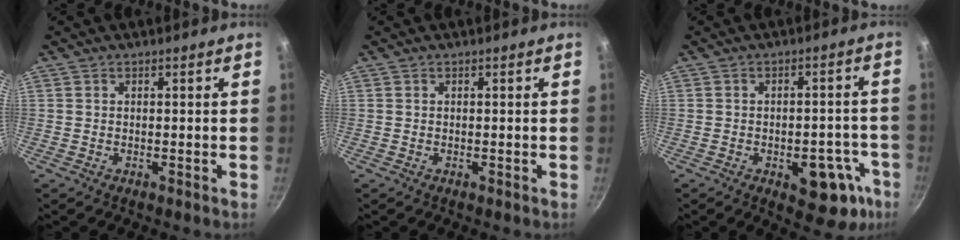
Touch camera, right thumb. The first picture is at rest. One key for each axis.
{"total": 0.0}
{"total": 12.0, "fx": -5.0, "fy": 6.3, "fz": 8.9, "tx": -0.053, "ty": 0.028, "tz": -0.058}